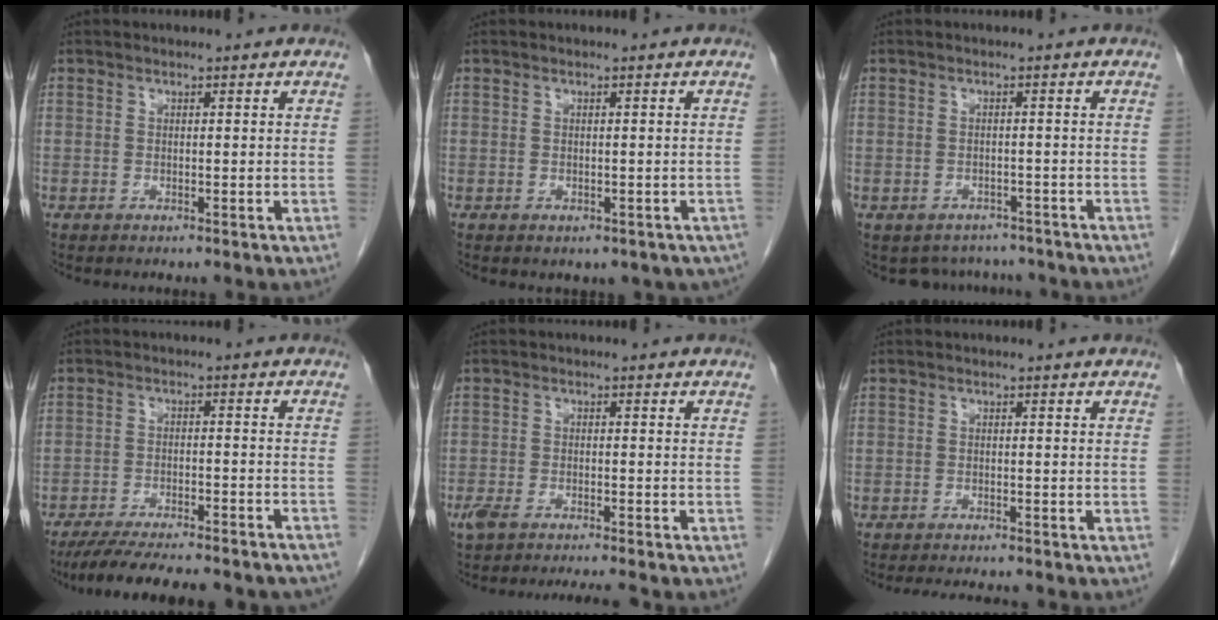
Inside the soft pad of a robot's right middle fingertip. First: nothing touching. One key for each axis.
{"total": 3.8, "fx": -2.5, "fy": 2.4, "fz": 1.4, "tx": -0.007, "ty": 0.007, "tz": -0.022}
{"total": 5.9, "fx": -5.1, "fy": 3.0, "fz": 0.3, "tx": 0.005, "ty": 0.012, "tz": -0.062}
{"total": 18.4, "fx": -16.3, "fy": 2.8, "fz": 8.0, "tx": -0.115, "ty": -0.017, "tz": -0.221}
{"total": 8.0, "fx": -6.8, "fy": 1.1, "fz": 4.1, "tx": -0.065, "ty": -0.004, "tz": -0.104}
{"total": 4.9, "fx": -4.5, "fy": 0.8, "fz": 1.8, "tx": -0.019, "ty": -0.007, "tz": -0.063}